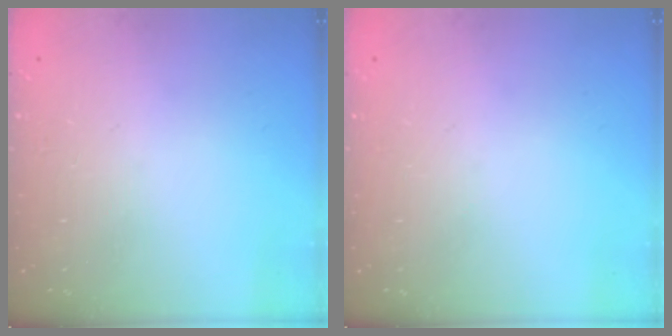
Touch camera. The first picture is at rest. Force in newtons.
{"total": 0.0}